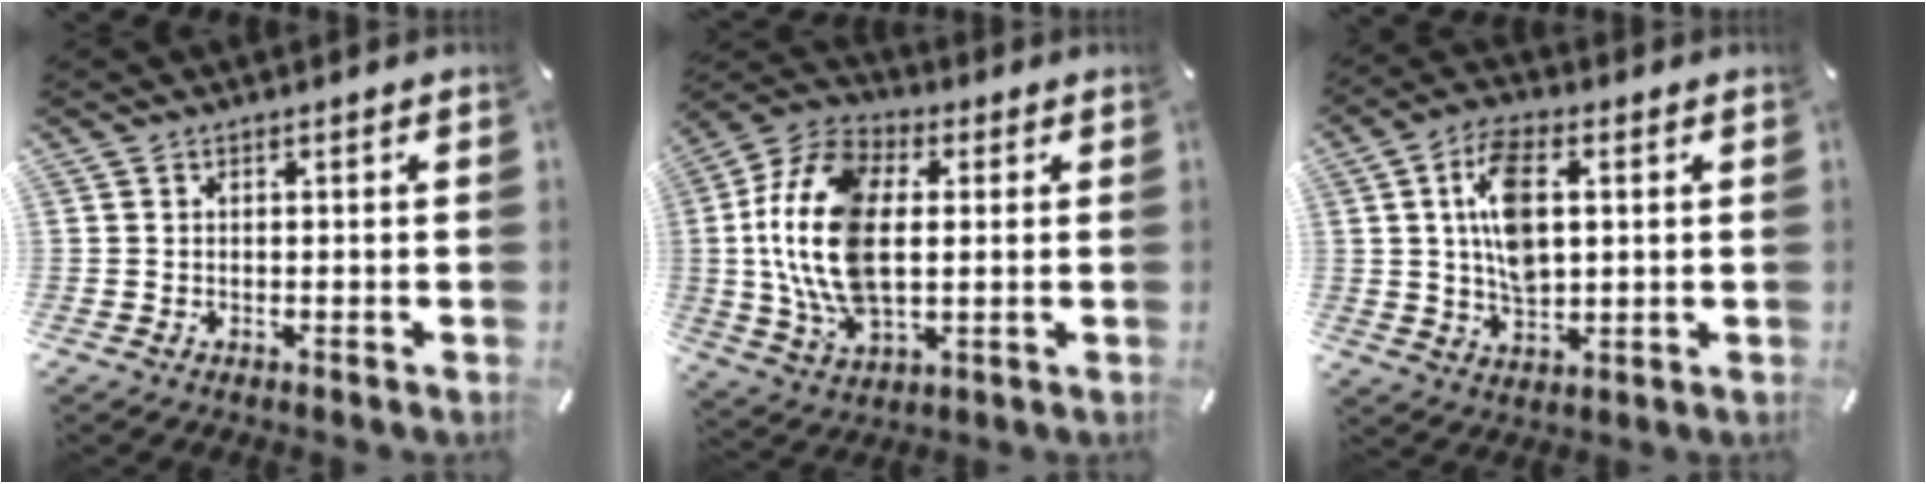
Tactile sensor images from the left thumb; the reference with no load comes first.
{"total": 17.7, "force": [0.8, 11.0, 13.8], "torque": [-0.335, -0.006, 0.009]}
{"total": 11.1, "force": [2.2, 6.5, 8.7], "torque": [-0.164, 0.002, 0.035]}